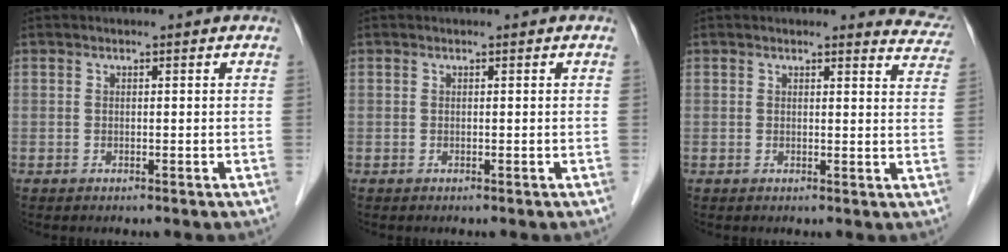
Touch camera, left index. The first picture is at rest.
{"total": 0.0}
{"total": 5.7, "force": [5.6, 1.2, 0.4], "torque": [0.014, -0.029, 0.028]}